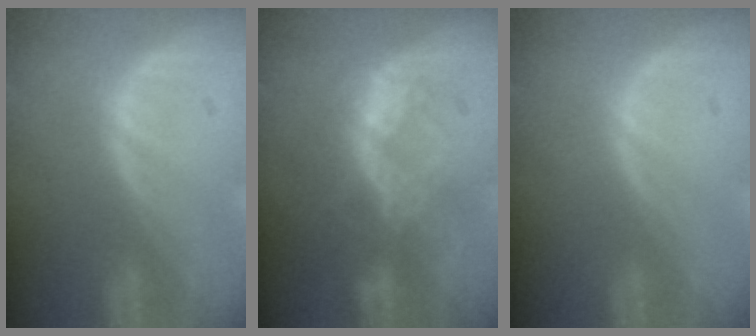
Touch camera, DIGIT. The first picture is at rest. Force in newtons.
{"total": 6.5, "press": 6.5, "slide": 0.3}
{"total": 0.0}